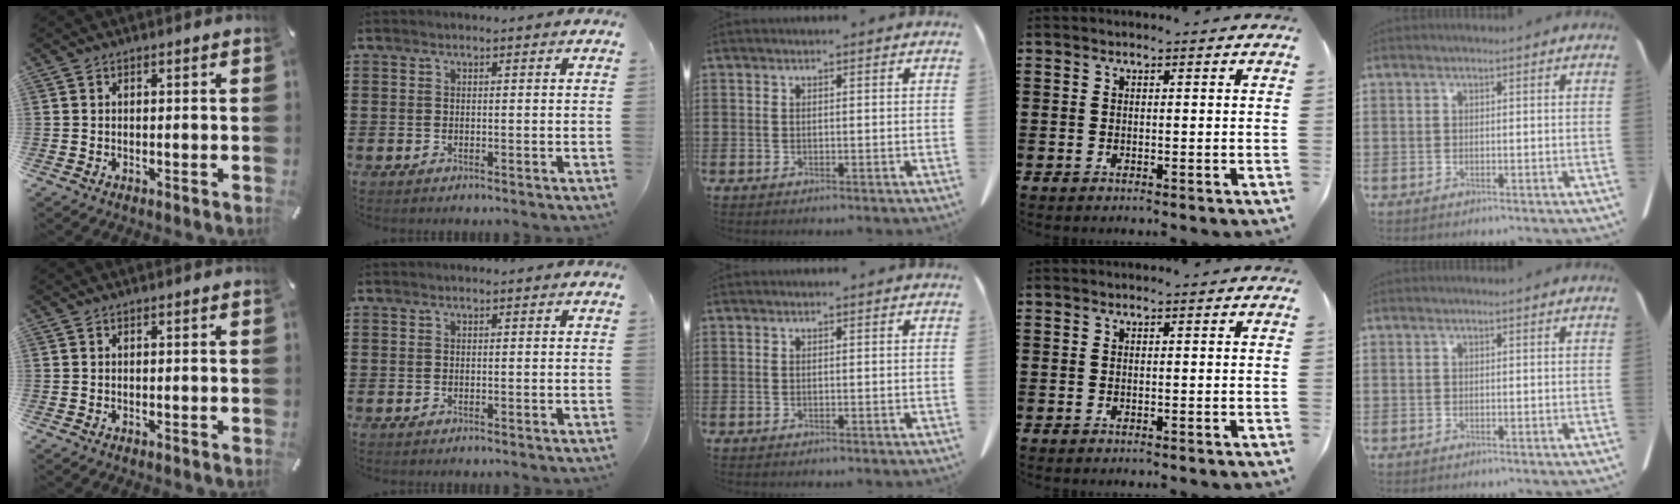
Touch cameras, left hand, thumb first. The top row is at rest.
{}